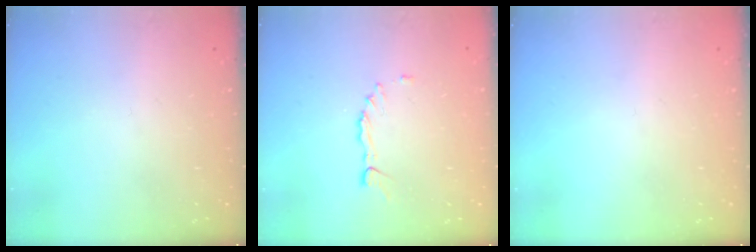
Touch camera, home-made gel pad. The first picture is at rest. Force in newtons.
{"total": 2.3, "press": 2.3, "slide": 0.2}
{"total": 0.0}